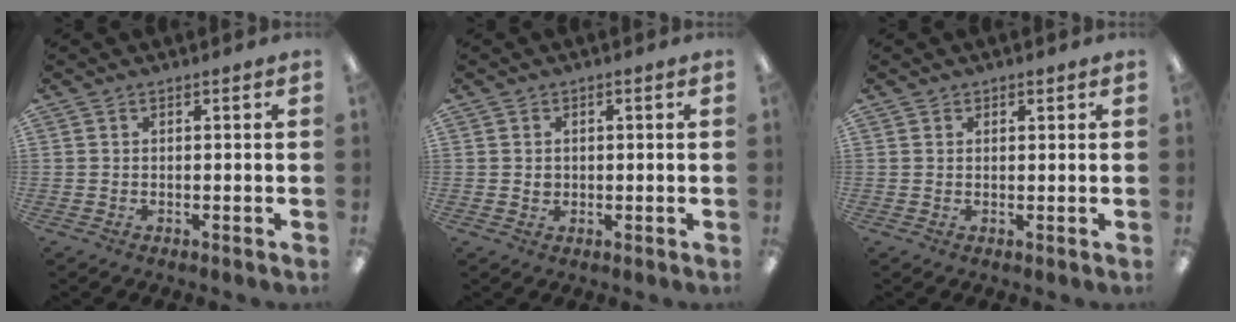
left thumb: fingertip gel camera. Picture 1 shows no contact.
{"total": 1.5, "force": [0.2, 1.4, 0.4], "torque": [-0.001, 0.002, 0.001]}
{"total": 1.1, "force": [0.8, 0.7, 0.2], "torque": [-0.005, 0.002, 0.015]}